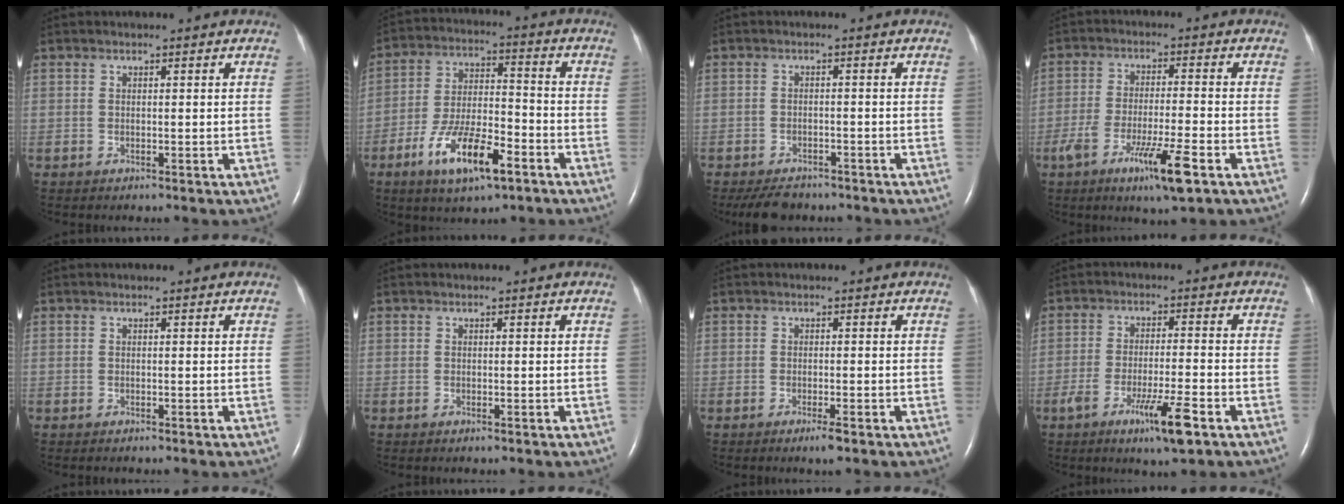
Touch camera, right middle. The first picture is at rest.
{"total": 11.9, "force": [-6.4, 3.4, 9.5], "torque": [-0.186, 0.000, -0.109]}
{"total": 5.4, "force": [-4.6, 2.2, 1.6], "torque": [-0.028, -0.007, -0.070]}
{"total": 9.3, "force": [-4.9, 0.5, 7.9], "torque": [-0.145, -0.018, -0.082]}
{"total": 0.0}
{"total": 0.0}
{"total": 1.9, "force": [-1.2, 0.0, 1.4], "torque": [-0.028, -0.004, -0.020]}
{"total": 8.0, "force": [-4.4, 0.3, 6.6], "torque": [-0.118, -0.014, -0.073]}